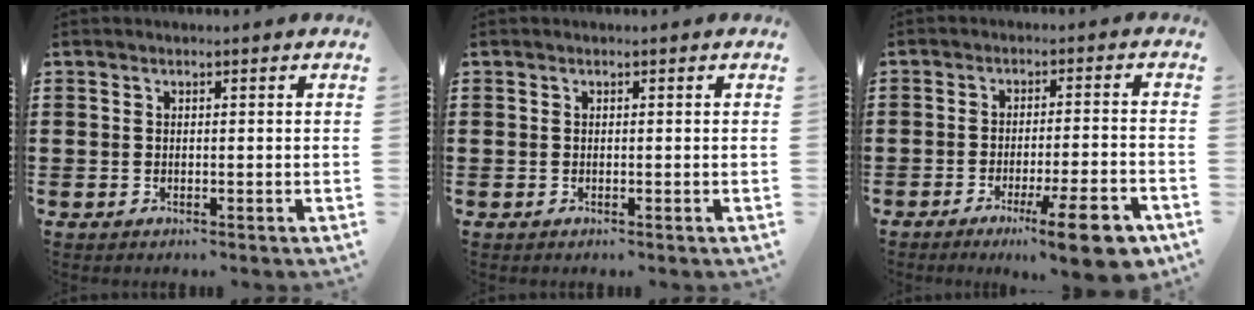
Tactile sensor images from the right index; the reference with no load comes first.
{"total": 0.0}
{"total": 9.5, "force": [-5.8, 0.9, 7.6], "torque": [-0.113, -0.001, -0.097]}